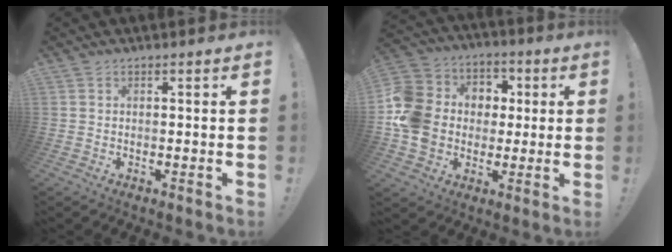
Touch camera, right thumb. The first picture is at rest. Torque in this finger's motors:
{"motor_torque": [1.84, 1.70, 1.26, -0.39, 0.08]}